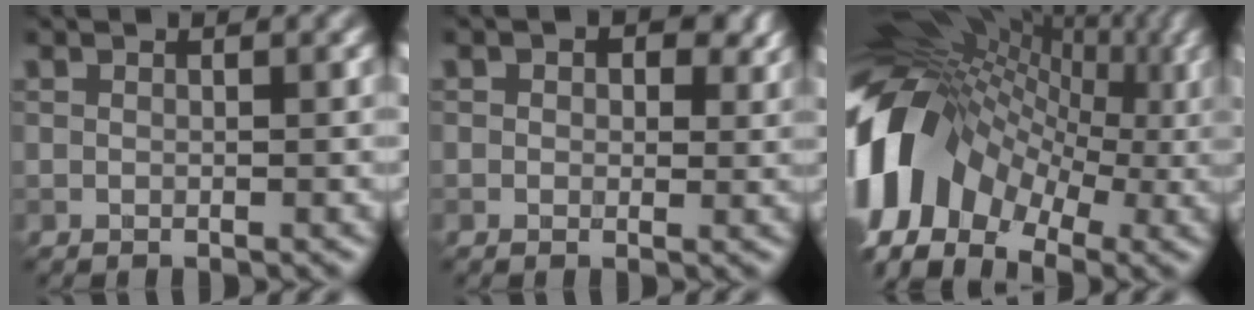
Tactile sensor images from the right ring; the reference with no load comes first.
{"total": 4.3, "force": [1.7, 3.2, 2.3], "torque": [-0.026, 0.005, 0.001]}
{"total": 16.4, "force": [-1.8, 11.0, 12.1], "torque": [-0.229, 0.016, -0.029]}